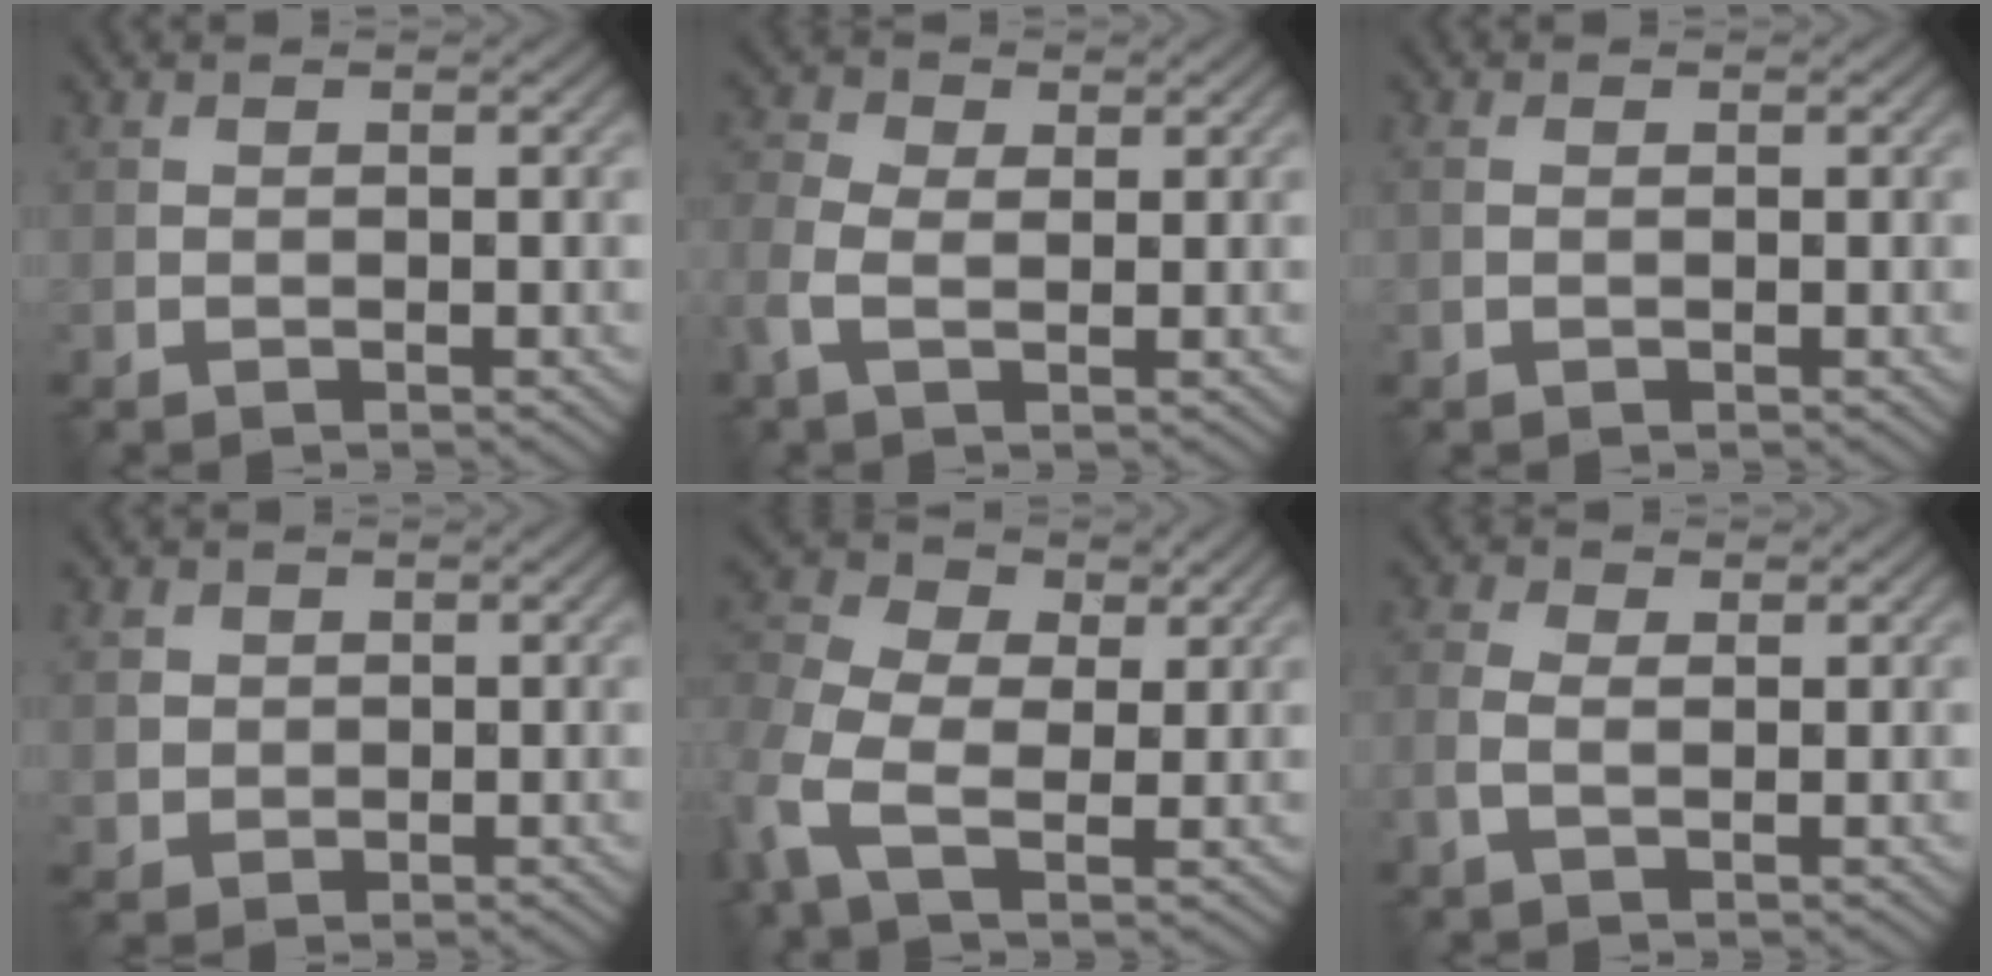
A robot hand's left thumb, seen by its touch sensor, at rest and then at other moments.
{"total": 4.0, "force": [-0.3, 2.5, 3.1], "torque": [-0.089, 0.006, -0.016]}
{"total": 0.9, "force": [0.1, 0.6, 0.7], "torque": [-0.020, 0.002, 0.004]}
{"total": 2.6, "force": [0.9, 2.3, 0.7], "torque": [-0.032, -0.007, 0.025]}
{"total": 7.9, "force": [-0.1, 5.4, 5.8], "torque": [-0.149, 0.011, -0.020]}
{"total": 2.4, "force": [0.0, 1.2, 2.0], "torque": [-0.055, 0.003, -0.003]}